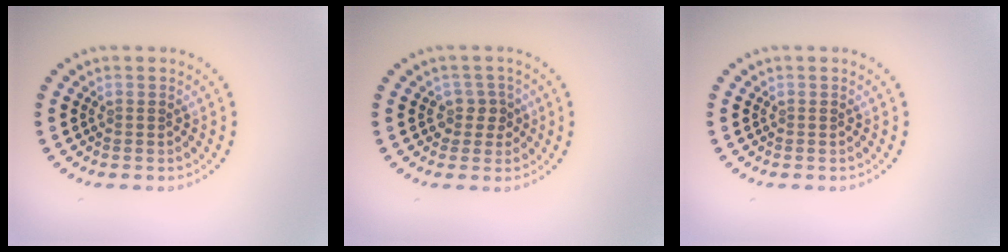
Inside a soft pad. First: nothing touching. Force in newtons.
{"total": 1.8, "press": 1.5, "slide": 1.0}
{"total": 0.0}